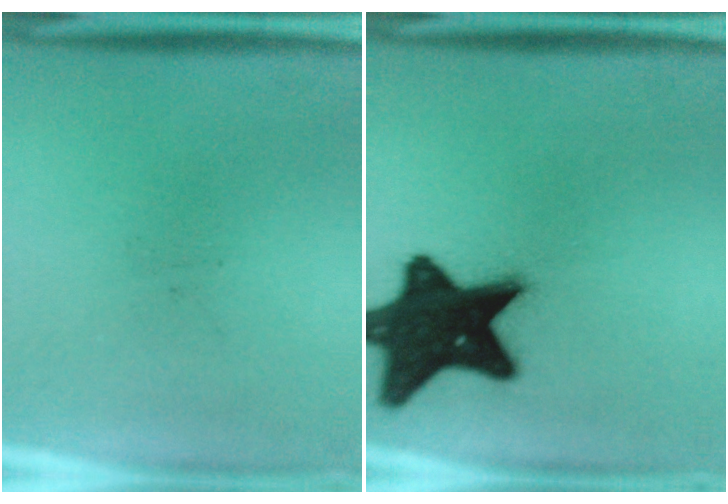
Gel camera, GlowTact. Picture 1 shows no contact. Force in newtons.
{"total": 19.8}